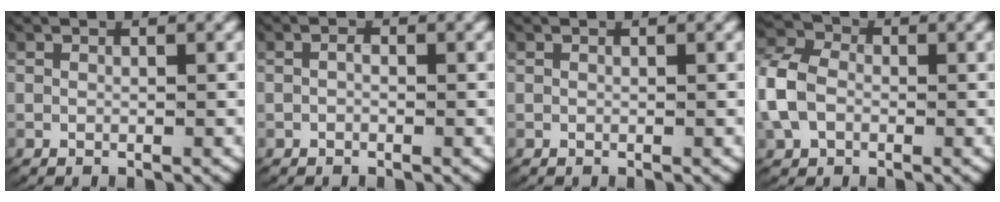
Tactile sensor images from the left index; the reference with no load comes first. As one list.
[{"total": 0.7, "force": [-0.2, 0.4, 0.6], "torque": [-0.014, -0.003, -0.001]}, {"total": 0.0}, {"total": 5.5, "force": [-0.1, 4.8, 2.8], "torque": [-0.077, 0.000, -0.007]}]